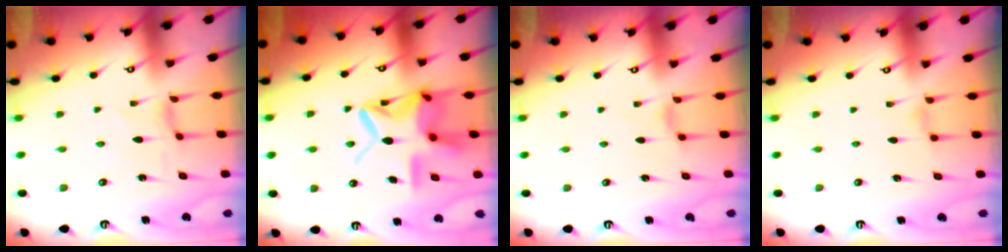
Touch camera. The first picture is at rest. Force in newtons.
{"total": 17.8, "press": 17.7, "slide": 1.6}
{"total": 1.7, "press": 1.7, "slide": 0.4}
{"total": 0.0}